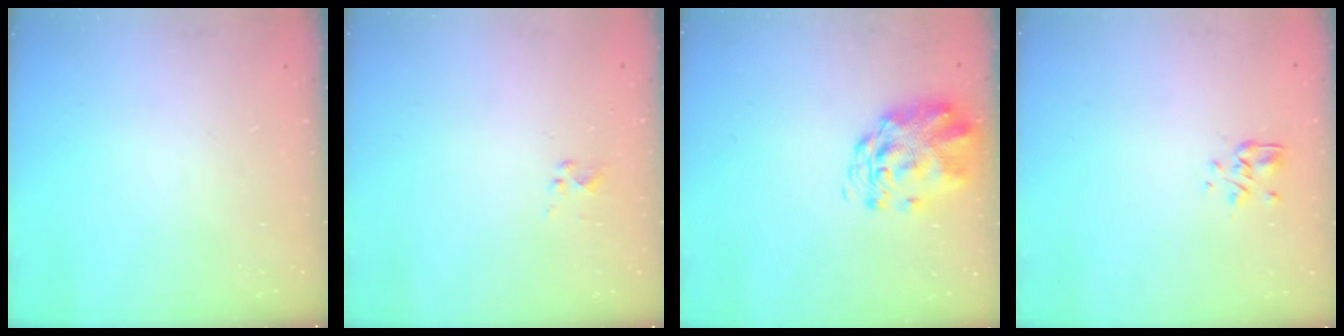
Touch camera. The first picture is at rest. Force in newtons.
{"total": 0.9, "press": 0.8, "slide": 0.3}
{"total": 3.4, "press": 3.2, "slide": 0.9}
{"total": 2.5, "press": 2.3, "slide": 1.0}